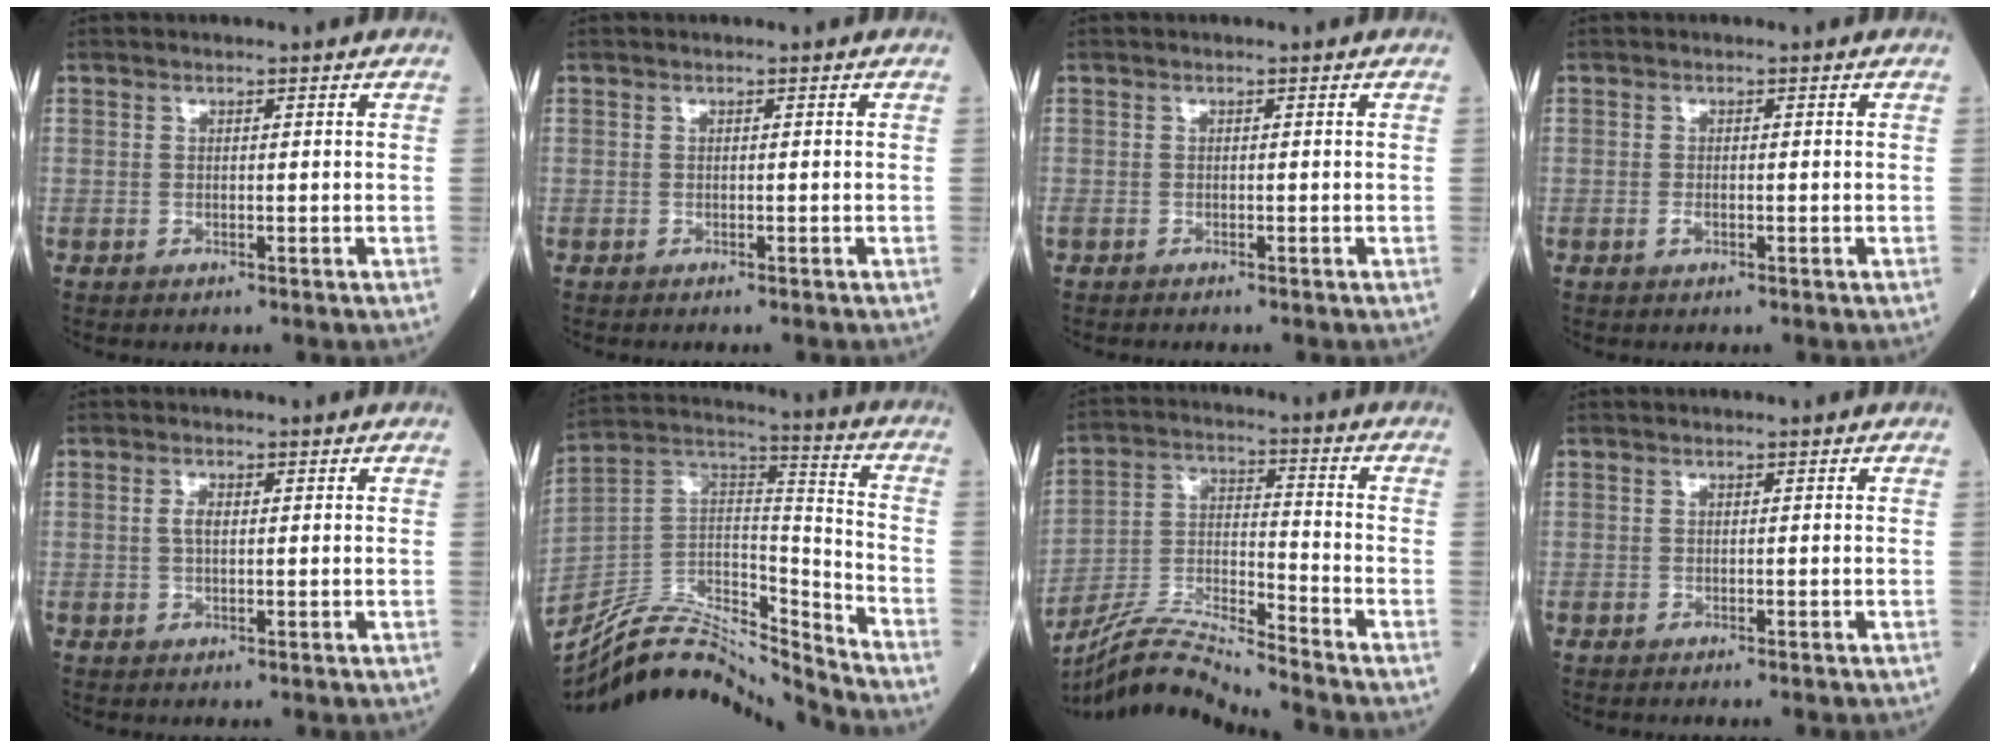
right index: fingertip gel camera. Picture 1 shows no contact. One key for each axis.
{"total": 1.0, "fx": -0.9, "fy": 0.0, "fz": 0.4, "tx": -0.006, "ty": -0.001, "tz": -0.013}
{"total": 1.3, "fx": -1.2, "fy": 0.3, "fz": 0.4, "tx": -0.014, "ty": -0.005, "tz": -0.019}
{"total": 1.0, "fx": -0.4, "fy": 0.3, "fz": 0.8, "tx": -0.018, "ty": -0.001, "tz": -0.006}
{"total": 1.6, "fx": 0.2, "fy": 0.7, "fz": 1.5, "tx": -0.030, "ty": 0.003, "tz": 0.003}
{"total": 18.6, "fx": -17.8, "fy": 1.7, "fz": 5.1, "tx": -0.083, "ty": 0.052, "tz": -0.309}
{"total": 11.3, "fx": -10.7, "fy": -1.8, "fz": 3.0, "tx": -0.064, "ty": 0.006, "tz": -0.201}
{"total": 1.3, "fx": -1.2, "fy": 0.0, "fz": 0.6, "tx": -0.007, "ty": -0.001, "tz": -0.016}